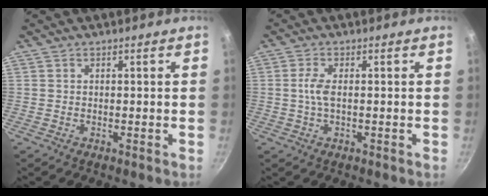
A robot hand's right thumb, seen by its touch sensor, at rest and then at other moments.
{"total": 3.3, "force": [0.0, 1.2, 3.0], "torque": [-0.073, 0.004, -0.003]}